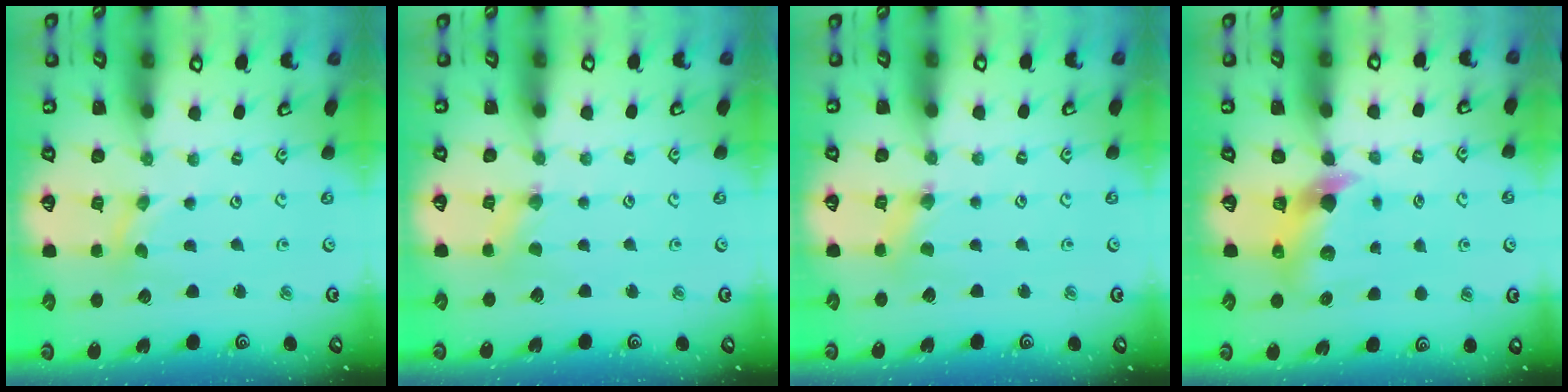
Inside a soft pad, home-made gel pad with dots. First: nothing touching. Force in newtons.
{"total": 0.0}
{"total": 1.0, "press": 1.0, "slide": 0.3}
{"total": 5.9, "press": 5.8, "slide": 0.7}